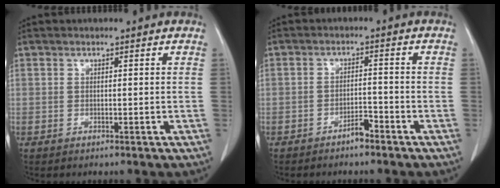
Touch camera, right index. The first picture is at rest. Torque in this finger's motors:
{"motor_torque": [0.44, -0.33, 0.01, 0.03]}